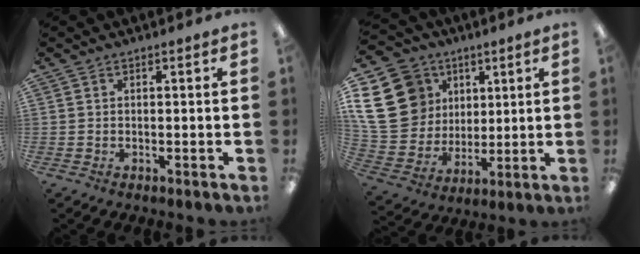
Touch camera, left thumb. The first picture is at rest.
{"total": 19.8, "force": [6.7, 16.6, 8.5], "torque": [-0.172, -0.015, 0.142]}